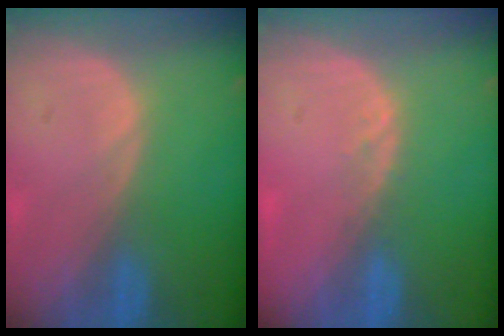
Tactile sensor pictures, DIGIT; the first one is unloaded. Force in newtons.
{"total": 1.3, "press": 1.2, "slide": 0.6}